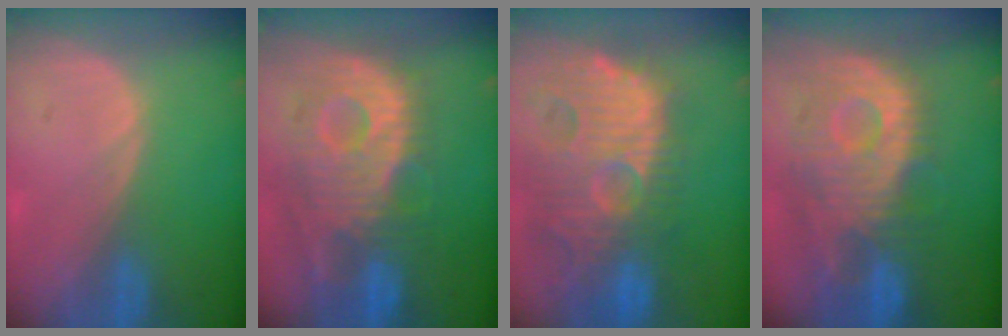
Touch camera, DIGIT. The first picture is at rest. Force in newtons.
{"total": 12.2, "press": 10.8, "slide": 5.6}
{"total": 14.4, "press": 12.6, "slide": 7.1}
{"total": 11.9, "press": 10.7, "slide": 5.3}